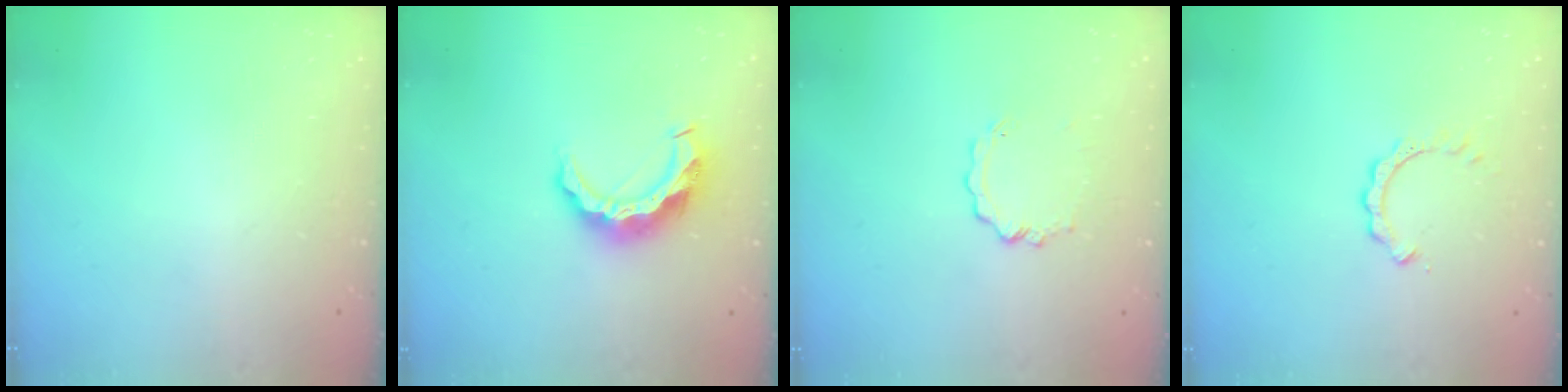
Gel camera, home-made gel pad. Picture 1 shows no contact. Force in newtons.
{"total": 10.1, "press": 10.1, "slide": 0.2}
{"total": 3.4, "press": 3.4, "slide": 0.3}
{"total": 3.8, "press": 3.8, "slide": 0.1}